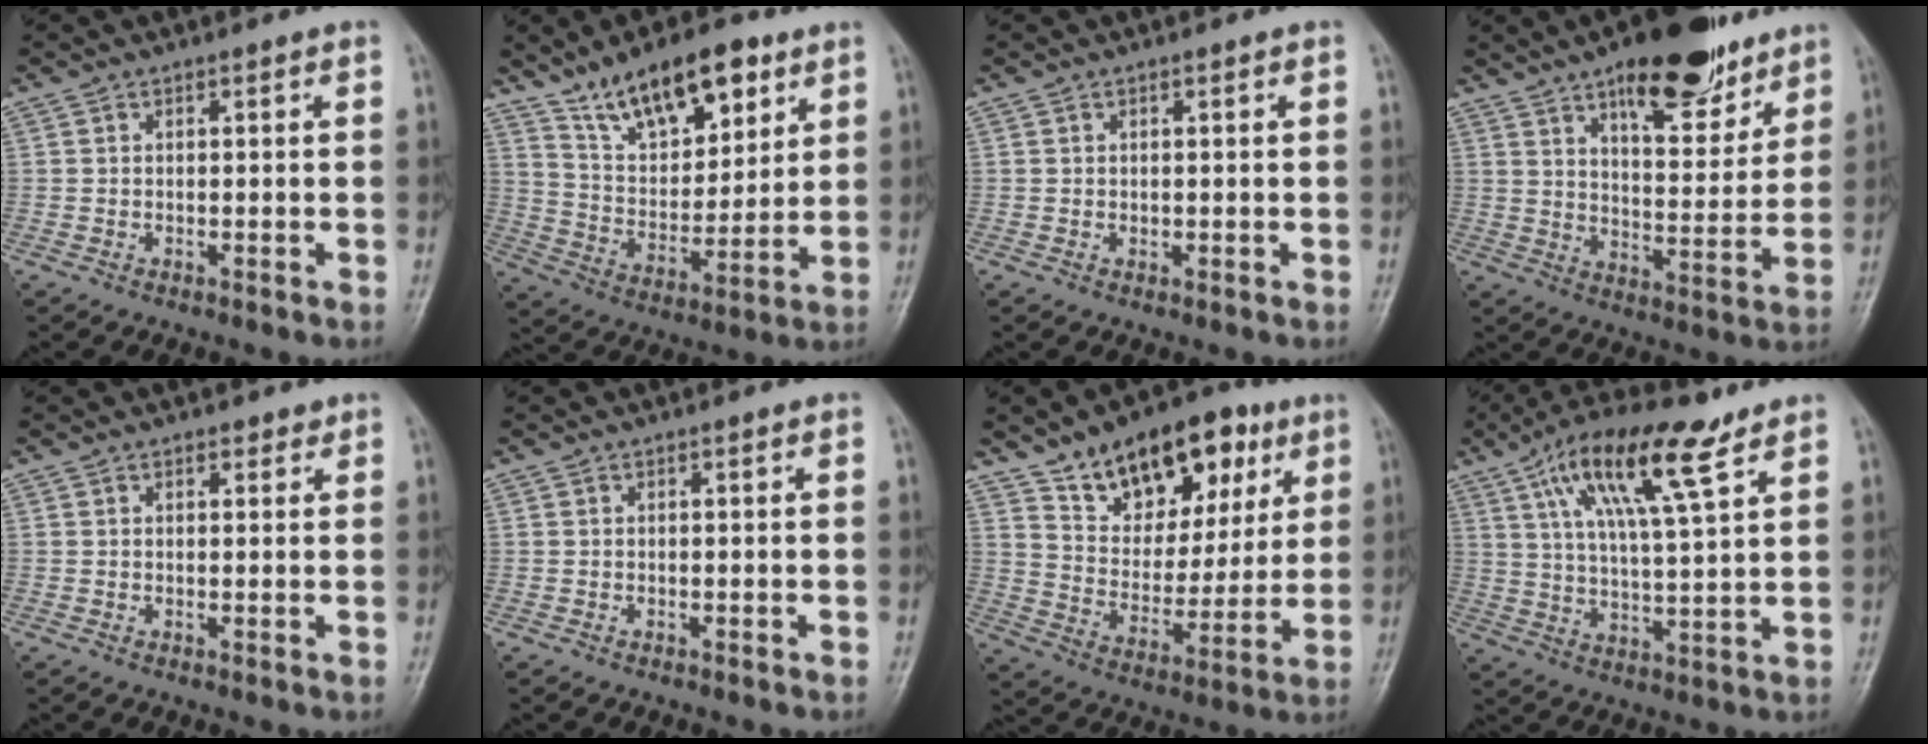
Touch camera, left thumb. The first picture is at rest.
{"total": 16.2, "force": [10.1, 7.4, 10.3], "torque": [-0.127, -0.048, 0.179]}
{"total": 0.0}
{"total": 16.8, "force": [11.0, 6.6, 10.8], "torque": [-0.116, -0.057, 0.168]}
{"total": 1.1, "force": [0.9, 0.6, 0.1], "torque": [0.006, -0.006, 0.007]}
{"total": 0.0}
{"total": 19.4, "force": [11.1, 11.0, 11.6], "torque": [-0.125, -0.040, 0.183]}
{"total": 15.8, "force": [8.4, 4.4, 12.7], "torque": [-0.213, -0.016, 0.146]}